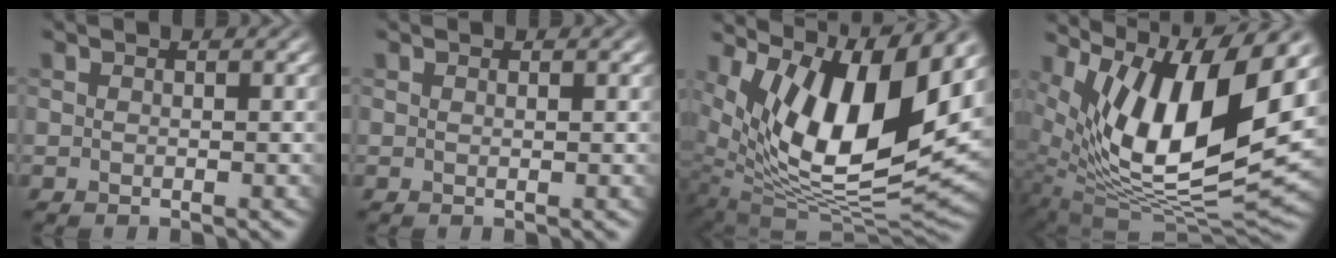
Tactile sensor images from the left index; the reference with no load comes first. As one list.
[{"total": 0.0}, {"total": 13.2, "force": [5.3, 5.2, 10.9], "torque": [-0.187, -0.009, 0.099]}, {"total": 14.2, "force": [4.9, 5.0, 12.4], "torque": [-0.216, -0.003, 0.089]}]